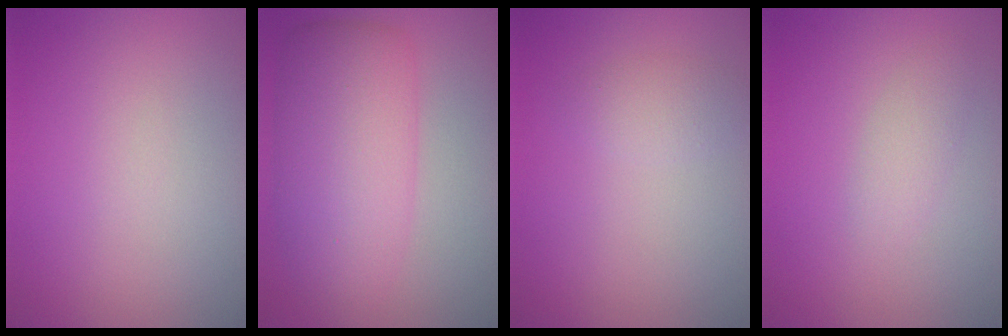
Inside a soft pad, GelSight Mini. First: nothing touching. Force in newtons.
{"total": 7.2, "press": 7.2, "slide": 0.1}
{"total": 1.5, "press": 1.5, "slide": 0.1}
{"total": 1.5, "press": 1.5, "slide": 0.1}